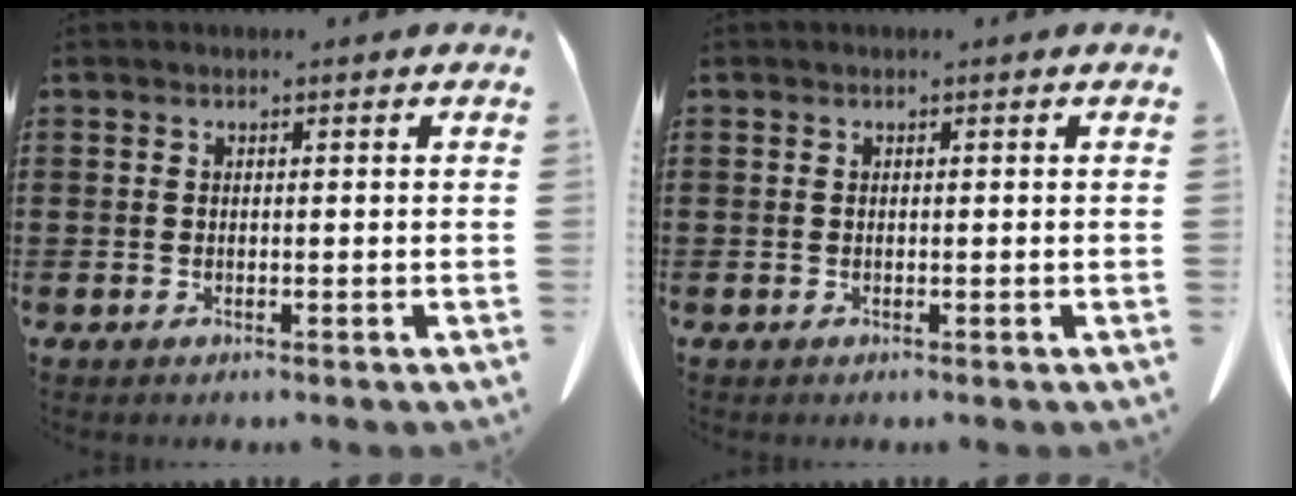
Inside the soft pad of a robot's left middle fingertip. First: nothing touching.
{"total": 0.0}